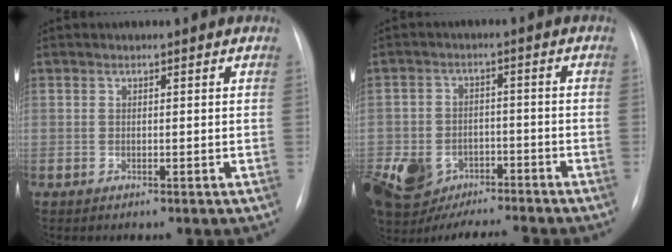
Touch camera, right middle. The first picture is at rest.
{"total": 12.5, "force": [-8.8, 7.1, 5.5], "torque": [-0.129, 0.010, -0.140]}